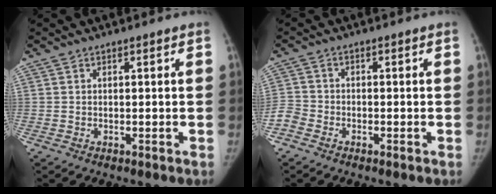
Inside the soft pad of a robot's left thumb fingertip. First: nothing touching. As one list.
[{"total": 3.3, "force": [-2.3, 2.1, 1.0], "torque": [-0.017, 0.008, -0.054]}]